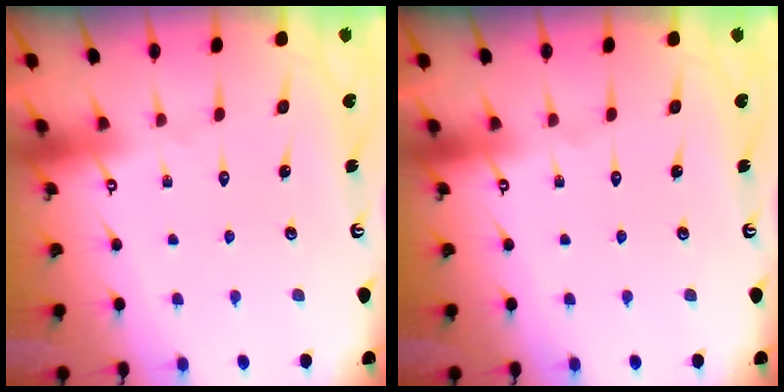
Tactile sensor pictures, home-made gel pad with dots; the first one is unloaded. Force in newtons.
{"total": 0.0}